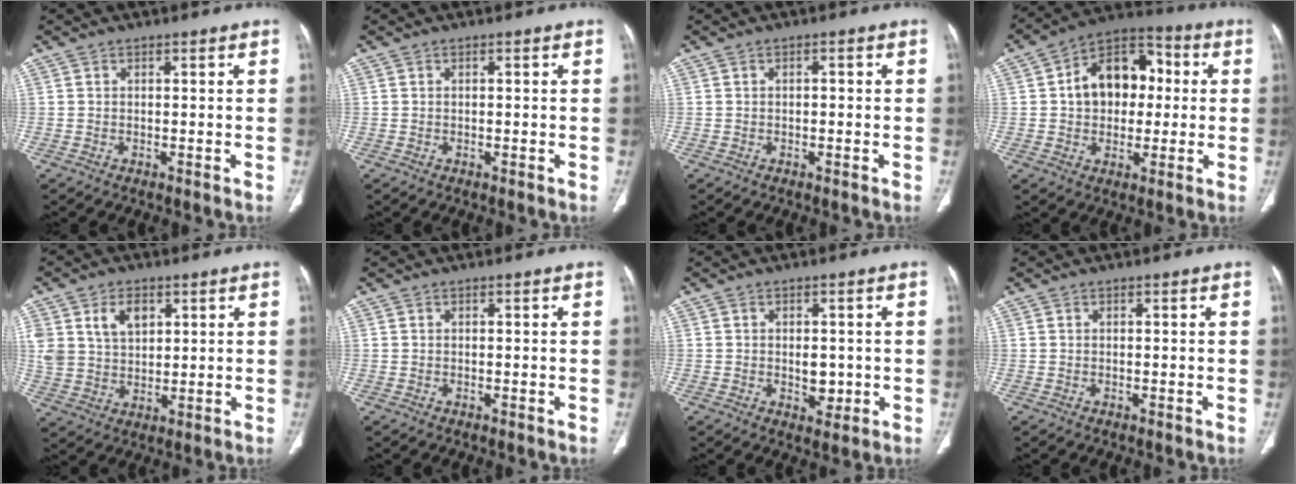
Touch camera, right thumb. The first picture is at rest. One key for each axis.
{"total": 0.0}
{"total": 0.9, "fx": -0.1, "fy": 0.5, "fz": 0.8, "tx": -0.010, "ty": 0.002, "tz": -0.003}
{"total": 14.9, "fx": 1.7, "fy": 10.5, "fz": 10.4, "tx": -0.116, "ty": 0.028, "tz": 0.018}
{"total": 9.0, "fx": 3.8, "fy": 6.2, "fz": 5.3, "tx": -0.083, "ty": -0.012, "tz": 0.081}
{"total": 0.0}
{"total": 4.0, "fx": -0.4, "fy": 2.6, "fz": 2.9, "tx": -0.027, "ty": -0.002, "tz": 0.002}
{"total": 0.0}